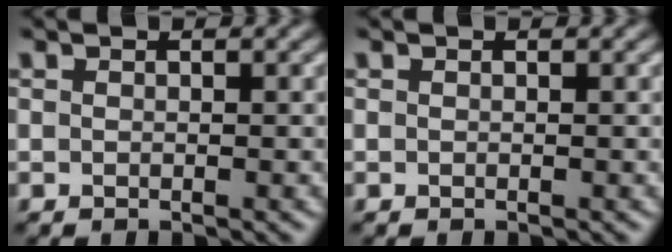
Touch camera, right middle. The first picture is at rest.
{"total": 0.0}